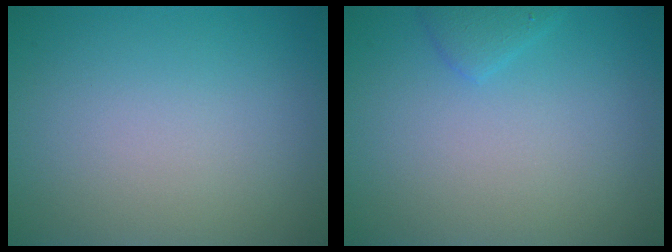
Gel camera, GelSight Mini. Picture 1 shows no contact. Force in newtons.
{"total": 1.2, "press": 1.2, "slide": 0.2}